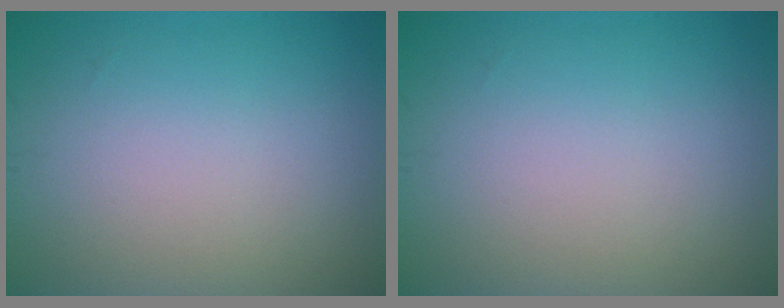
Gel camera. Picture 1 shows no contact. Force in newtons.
{"total": 0.0}